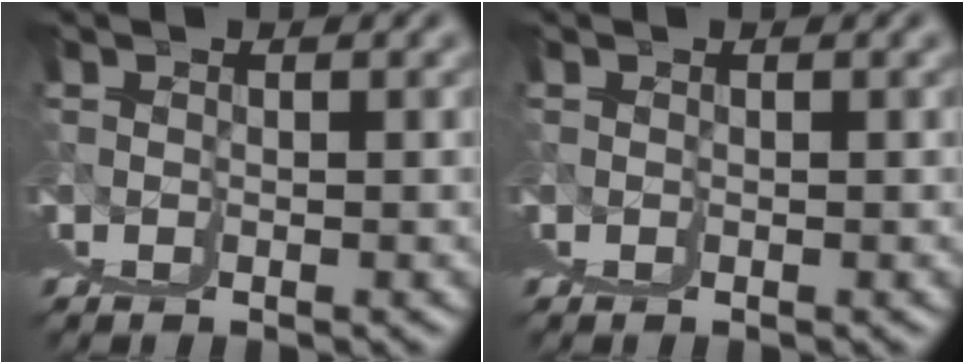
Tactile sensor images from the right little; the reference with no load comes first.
{"total": 0.0}